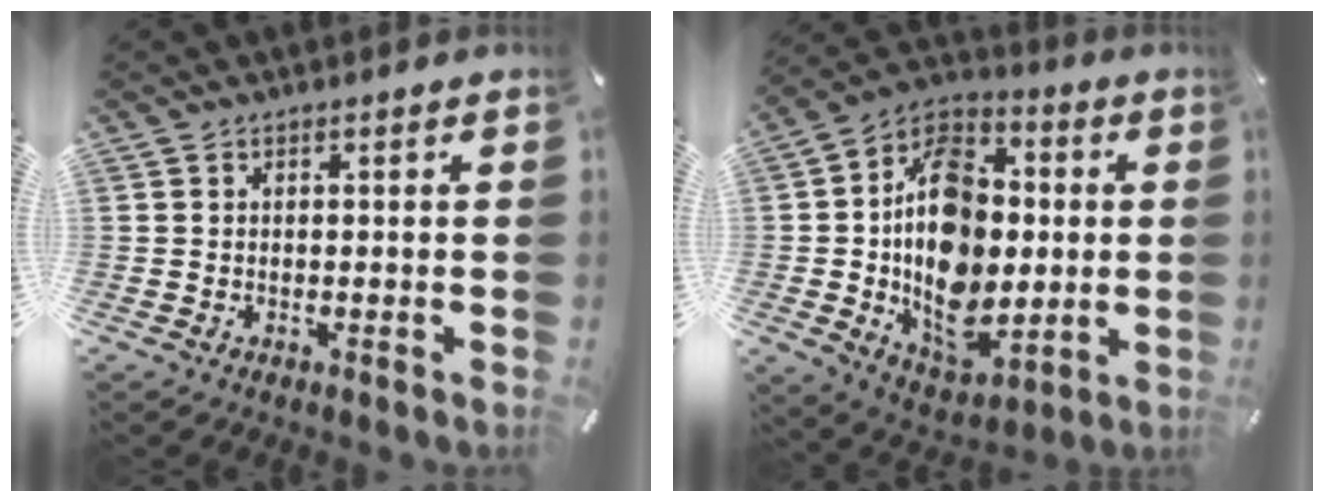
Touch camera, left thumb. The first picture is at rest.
{"total": 20.6, "force": [-1.2, 15.3, 13.8], "torque": [-0.232, -0.004, -0.019]}